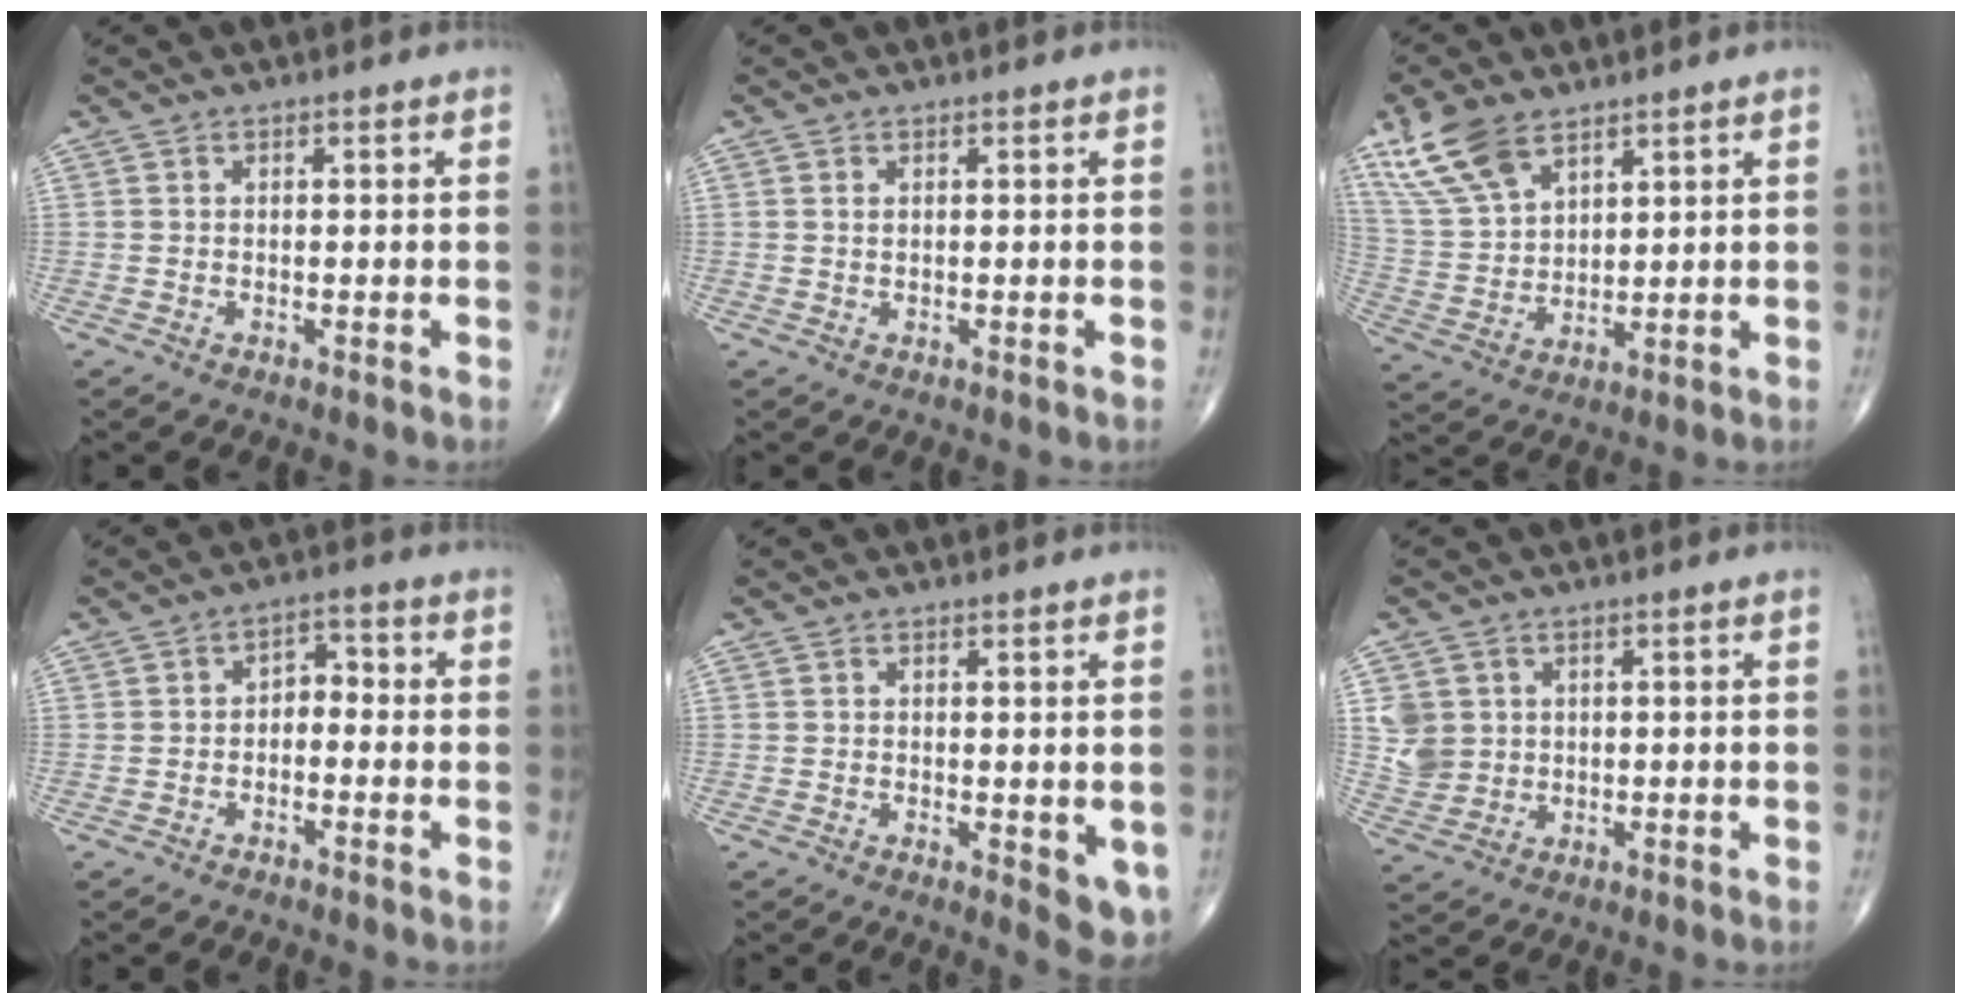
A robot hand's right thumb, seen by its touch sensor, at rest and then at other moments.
{"total": 0.6, "force": [0.2, 0.3, 0.5], "torque": [-0.011, 0.001, 0.005]}
{"total": 11.8, "force": [7.7, 5.8, 6.8], "torque": [-0.130, -0.021, 0.162]}
{"total": 3.6, "force": [-0.9, 2.4, 2.5], "torque": [-0.022, 0.025, -0.026]}
{"total": 5.3, "force": [-0.6, 2.3, 4.7], "torque": [-0.043, -0.012, -0.005]}
{"total": 5.7, "force": [1.3, 5.2, 1.8], "torque": [-0.017, -0.004, 0.035]}